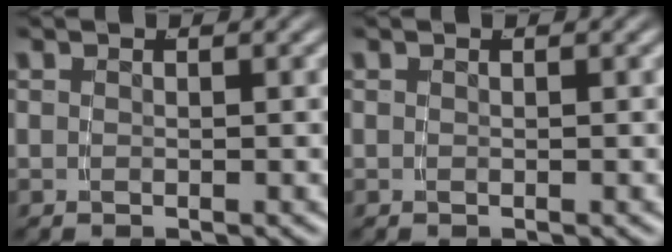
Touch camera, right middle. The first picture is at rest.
{"total": 0.0}